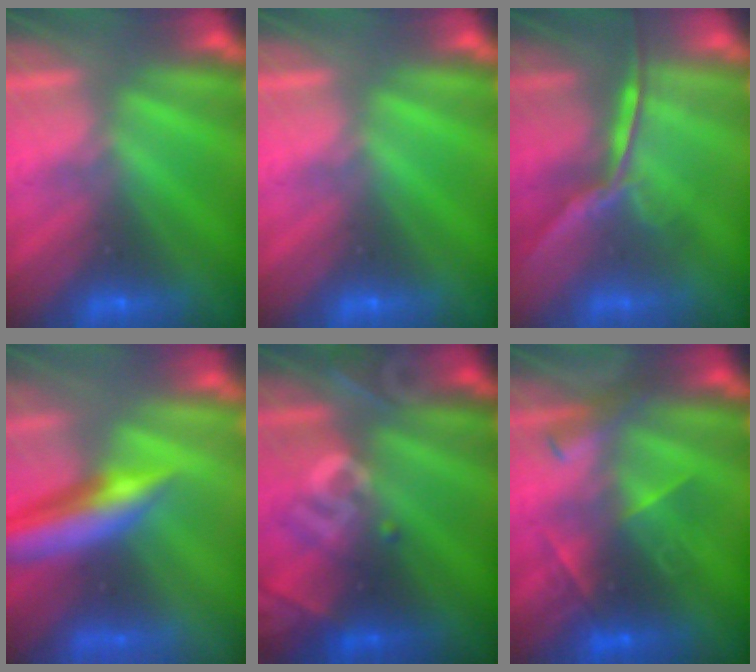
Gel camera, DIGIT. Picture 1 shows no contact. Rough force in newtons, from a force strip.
{"total": 0.0}
{"total": 1.6}
{"total": 8.0}
{"total": 2.7}
{"total": 2.9}